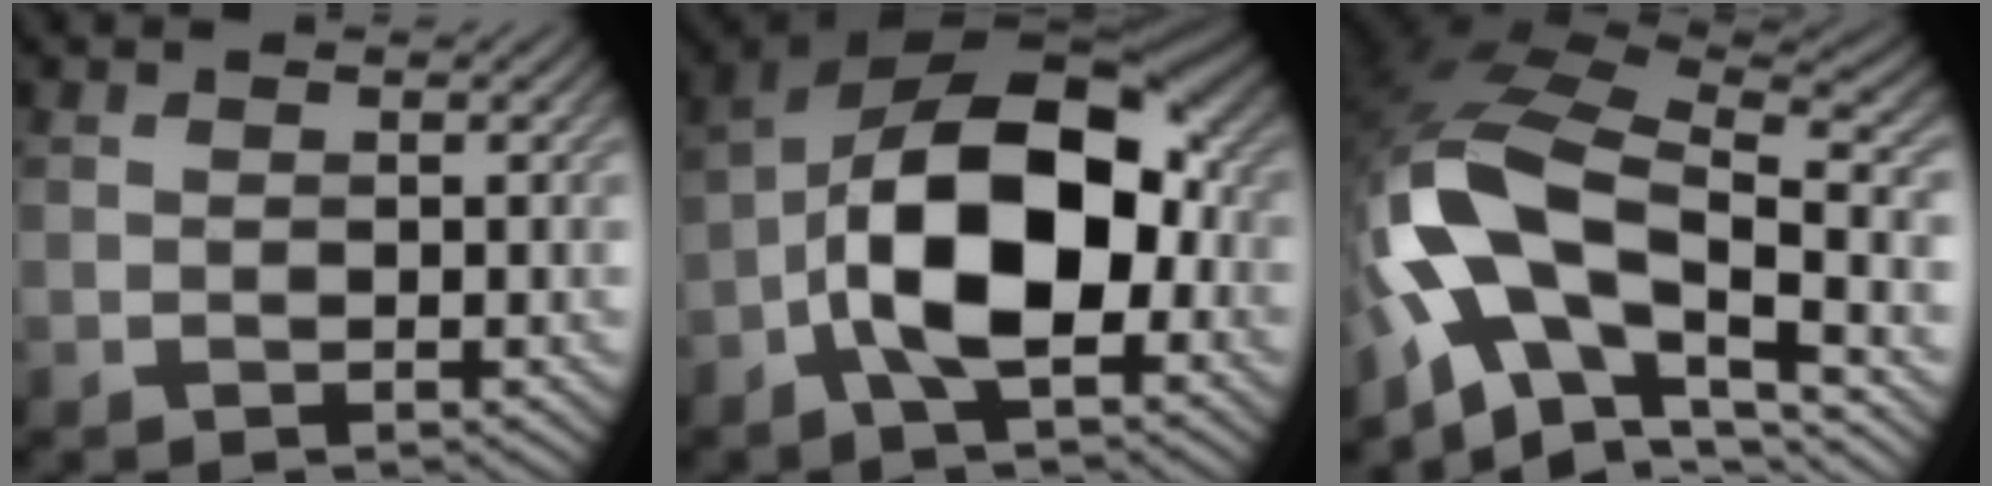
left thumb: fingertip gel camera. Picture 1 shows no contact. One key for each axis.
{"total": 14.9, "fx": -3.0, "fy": 7.7, "fz": 12.4, "tx": -0.205, "ty": 0.009, "tz": -0.072}
{"total": 15.8, "fx": -4.9, "fy": 8.5, "fz": 12.3, "tx": -0.258, "ty": -0.009, "tz": -0.095}